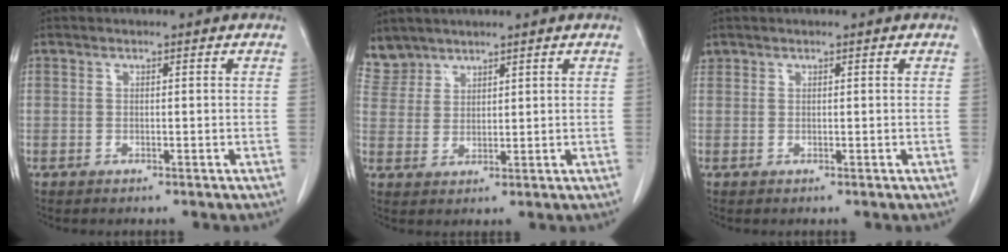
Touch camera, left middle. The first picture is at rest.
{"total": 4.2, "force": [3.8, 1.7, -0.6], "torque": [0.014, 0.006, 0.084]}
{"total": 0.7, "force": [0.6, 0.5, 0.0], "torque": [0.000, 0.014, 0.012]}